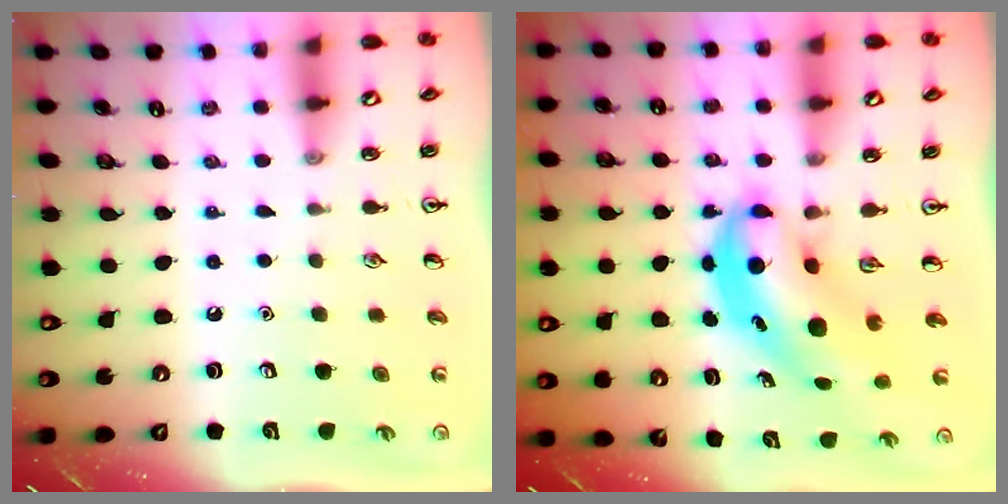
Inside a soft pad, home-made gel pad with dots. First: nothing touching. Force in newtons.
{"total": 6.5, "press": 6.3, "slide": 1.7}